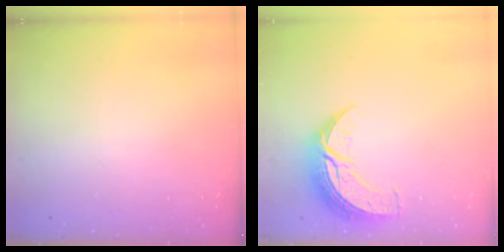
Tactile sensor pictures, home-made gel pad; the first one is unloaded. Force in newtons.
{"total": 12.7, "press": 12.6, "slide": 0.6}